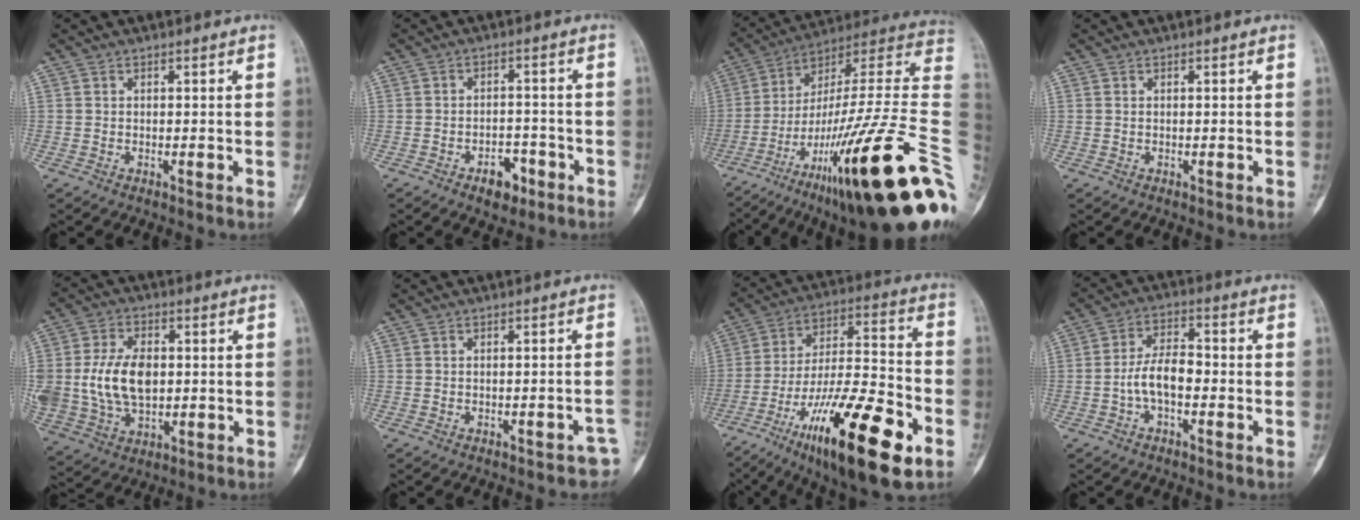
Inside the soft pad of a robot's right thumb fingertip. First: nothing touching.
{"total": 5.4, "force": [-3.1, 3.1, 3.0], "torque": [-0.028, 0.025, -0.044]}
{"total": 35.2, "force": [-10.2, 6.3, 33.0], "torque": [-0.427, 0.066, -0.166]}
{"total": 0.0}
{"total": 14.1, "force": [0.5, 9.2, 10.7], "torque": [-0.199, 0.002, 0.022]}
{"total": 3.4, "force": [-2.5, 1.6, 1.6], "torque": [-0.007, 0.025, -0.028]}
{"total": 26.3, "force": [-12.5, 7.3, 21.9], "torque": [-0.363, 0.051, -0.205]}
{"total": 7.0, "force": [-1.7, 3.5, 5.8], "torque": [-0.106, 0.028, -0.036]}